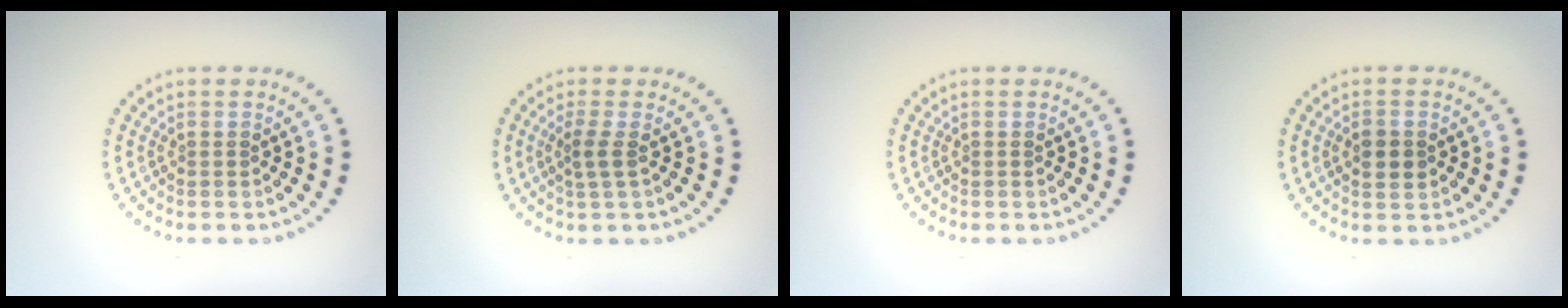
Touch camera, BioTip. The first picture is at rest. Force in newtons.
{"total": 1.6, "press": 1.2, "slide": 1.0}
{"total": 0.0}
{"total": 2.2, "press": 2.2, "slide": 0.1}